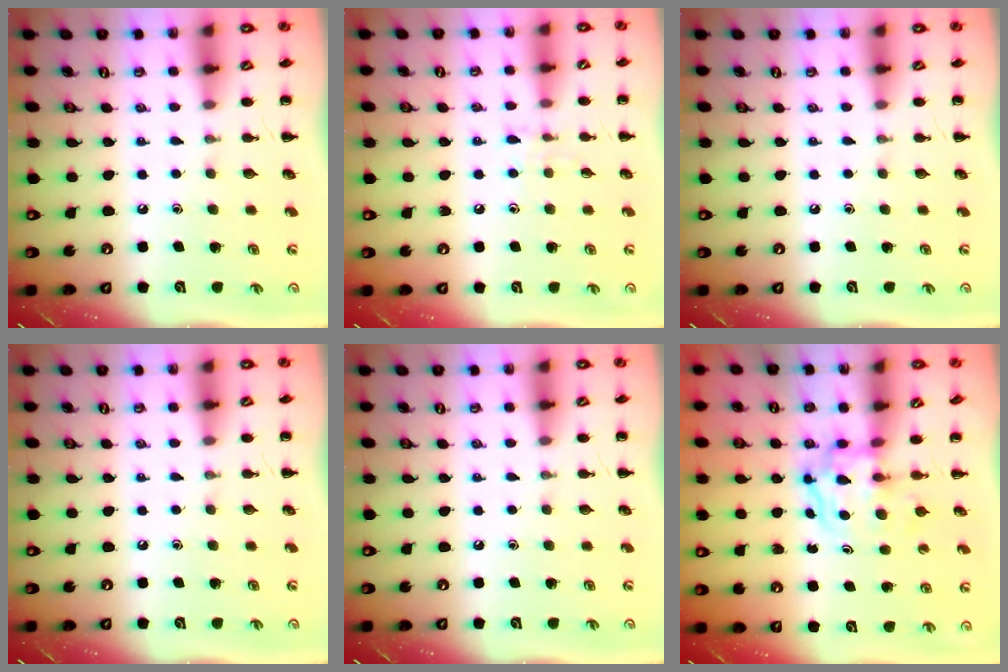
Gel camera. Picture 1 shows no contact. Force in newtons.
{"total": 5.0, "press": 4.8, "slide": 1.3}
{"total": 0.0}
{"total": 0.0}
{"total": 0.0}
{"total": 3.6, "press": 3.6, "slide": 0.4}